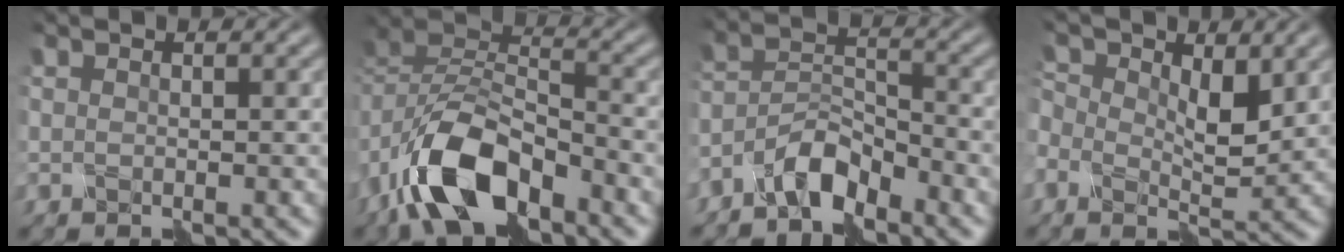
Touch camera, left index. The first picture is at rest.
{"total": 8.8, "force": [-5.9, 3.8, 5.3], "torque": [-0.102, 0.008, -0.119]}
{"total": 4.4, "force": [-4.0, 0.8, 1.5], "torque": [-0.026, 0.012, -0.083]}
{"total": 5.2, "force": [0.3, 2.7, 4.4], "torque": [-0.088, 0.003, 0.000]}